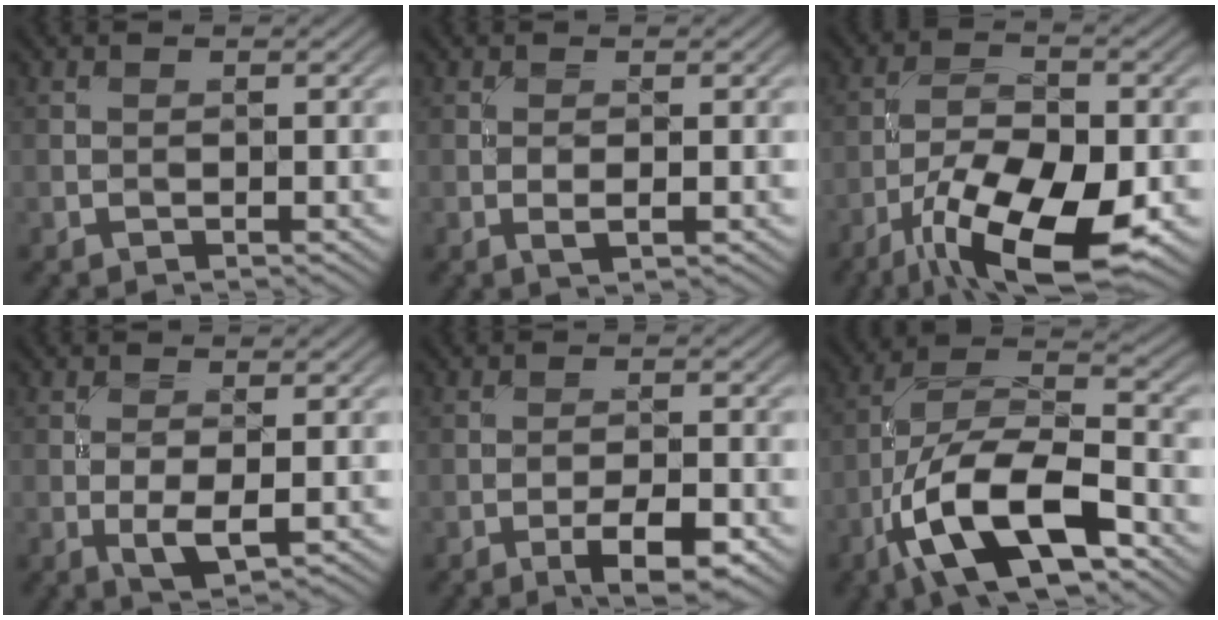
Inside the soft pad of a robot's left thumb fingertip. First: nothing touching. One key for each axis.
{"total": 1.5, "fx": -0.1, "fy": 0.4, "fz": 1.4, "tx": -0.032, "ty": -0.002, "tz": -0.004}
{"total": 13.6, "fx": -7.2, "fy": 5.0, "fz": 10.4, "tx": -0.198, "ty": -0.015, "tz": -0.132}
{"total": 3.4, "fx": -0.5, "fy": 1.2, "fz": 3.1, "tx": -0.068, "ty": -0.006, "tz": -0.009}
{"total": 5.2, "fx": -2.7, "fy": 1.4, "fz": 4.1, "tx": -0.070, "ty": 0.005, "tz": -0.040}
{"total": 15.0, "fx": -7.2, "fy": 6.2, "fz": 11.6, "tx": -0.217, "ty": -0.008, "tz": -0.144}